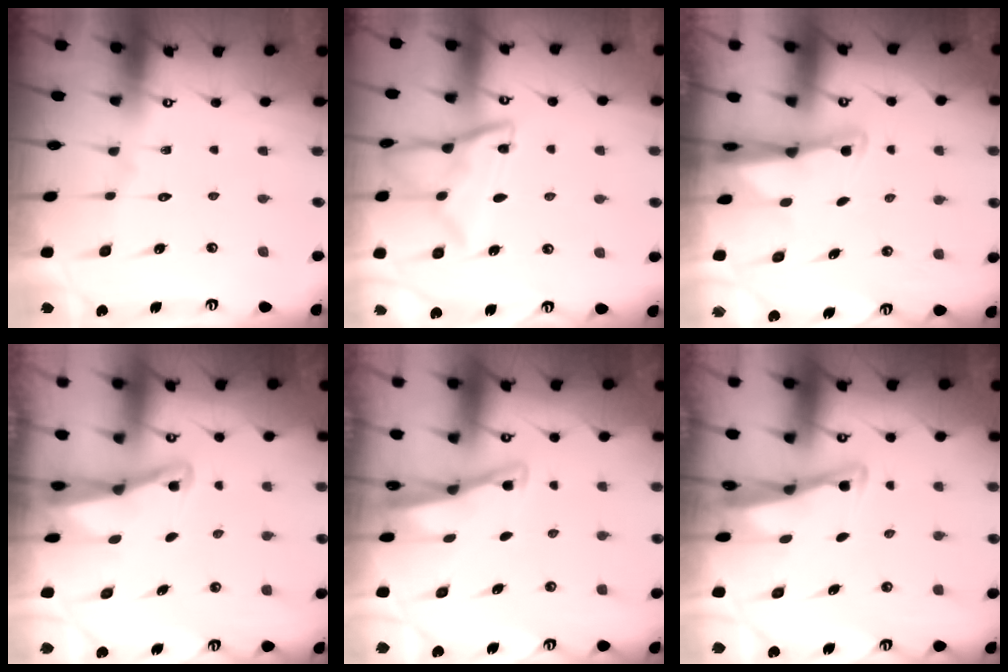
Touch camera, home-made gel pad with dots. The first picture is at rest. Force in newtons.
{"total": 12.3, "press": 12.3, "slide": 0.7}
{"total": 2.8, "press": 2.7, "slide": 0.6}
{"total": 2.5, "press": 2.4, "slide": 0.6}
{"total": 3.0, "press": 3.0, "slide": 0.3}
{"total": 3.1, "press": 3.1, "slide": 0.3}